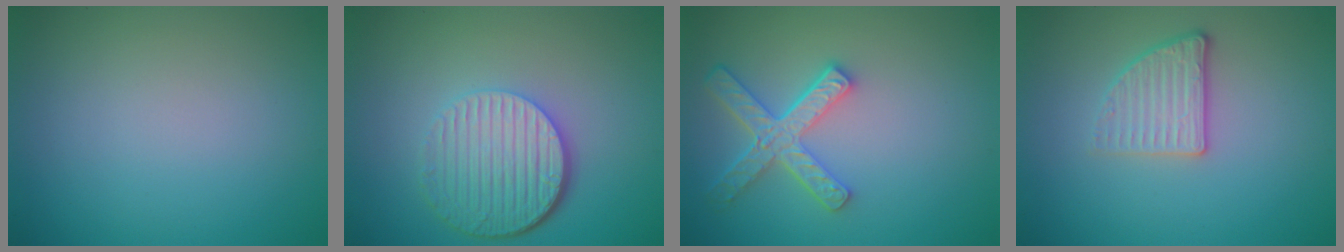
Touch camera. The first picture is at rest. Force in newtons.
{"total": 5.9, "press": 4.2, "slide": 4.1}
{"total": 4.3, "press": 3.5, "slide": 2.5}
{"total": 2.7, "press": 2.4, "slide": 1.1}